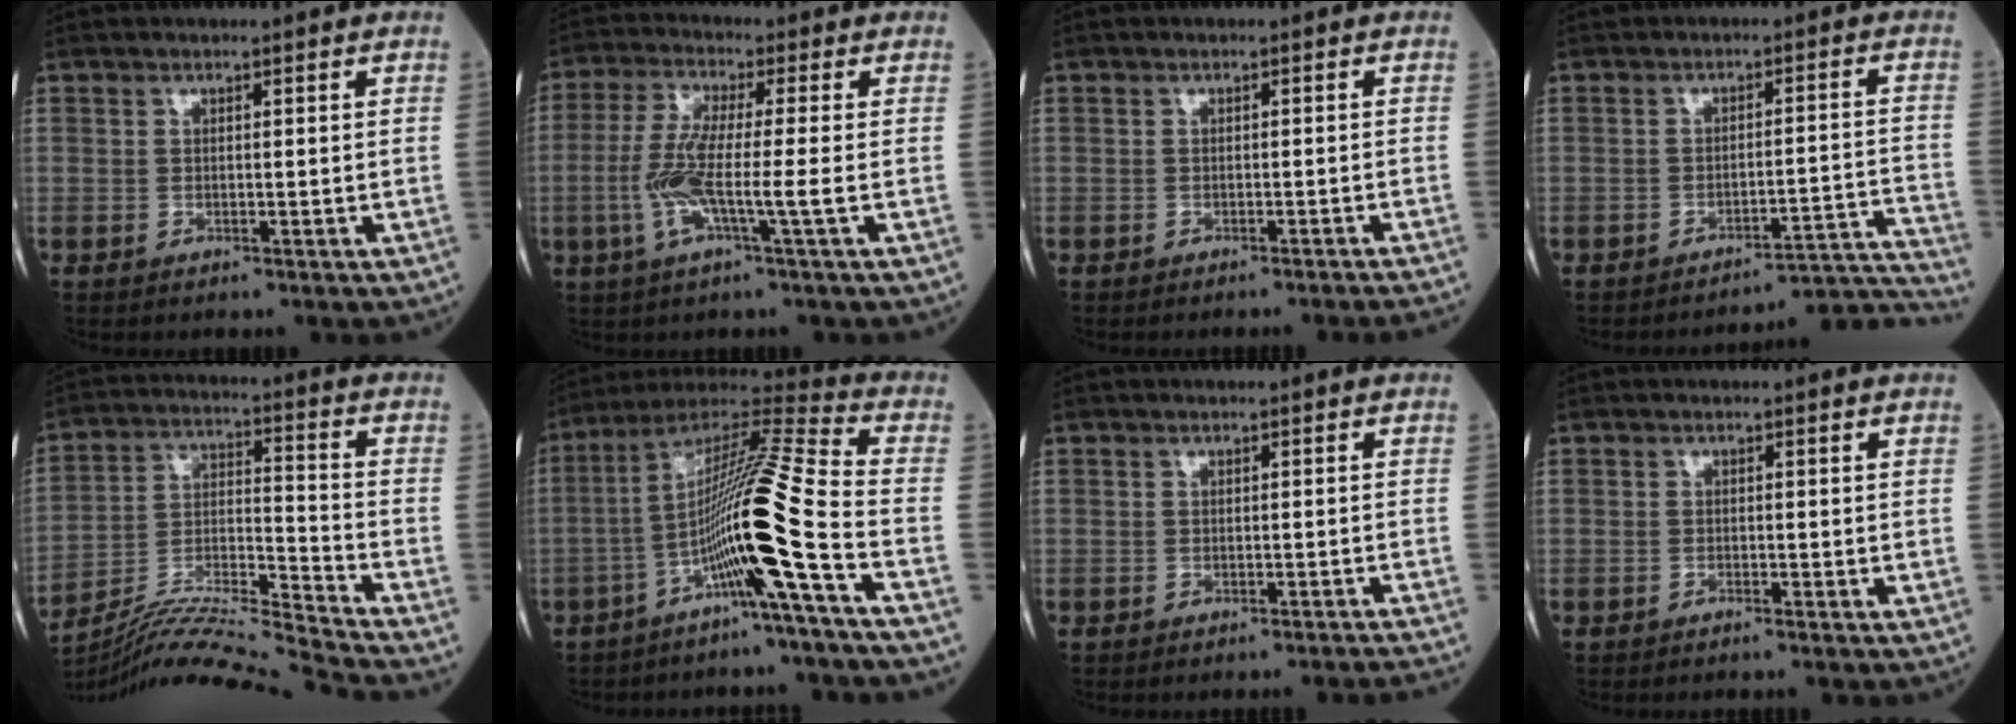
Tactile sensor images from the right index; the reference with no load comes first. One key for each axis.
{"total": 8.1, "fx": -1.8, "fy": -0.2, "fz": 7.9, "tx": -0.166, "ty": -0.004, "tz": -0.042}
{"total": 4.9, "fx": -4.5, "fy": -1.2, "fz": 1.4, "tx": -0.008, "ty": -0.012, "tz": -0.052}
{"total": 11.3, "fx": -11.2, "fy": -2.0, "fz": -0.2, "tx": 0.033, "ty": 0.019, "tz": -0.143}
{"total": 16.1, "fx": -15.3, "fy": -3.0, "fz": 4.2, "tx": -0.074, "ty": 0.011, "tz": -0.272}
{"total": 14.9, "fx": -5.2, "fy": -1.7, "fz": 13.8, "tx": -0.254, "ty": 0.008, "tz": -0.104}
{"total": 5.2, "fx": -4.9, "fy": -1.1, "fz": 1.1, "tx": -0.005, "ty": -0.013, "tz": -0.055}
{"total": 0.9, "fx": -0.8, "fy": -0.2, "fz": 0.4, "tx": -0.007, "ty": 0.002, "tz": -0.014}